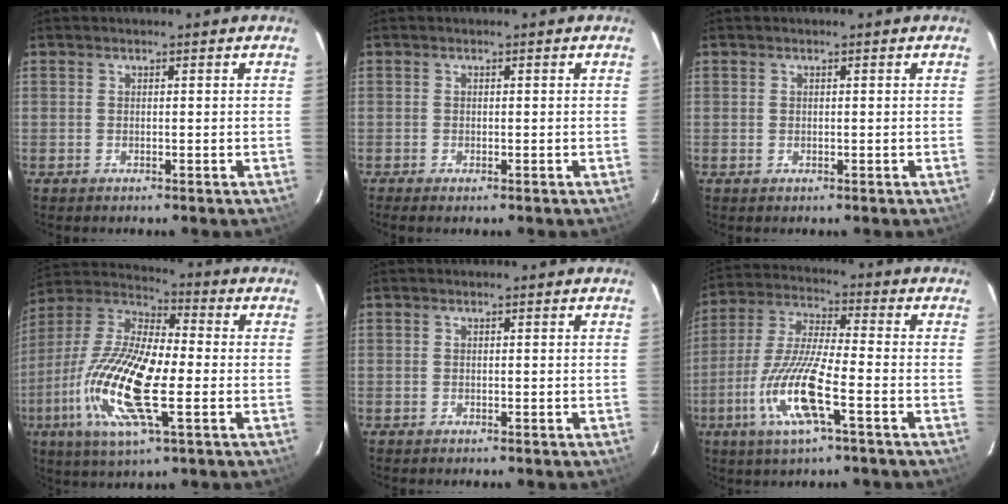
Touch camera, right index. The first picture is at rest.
{"total": 1.3, "force": [-0.9, 0.3, 0.8], "torque": [-0.017, -0.004, -0.016]}
{"total": 0.0}
{"total": 19.2, "force": [-4.7, 5.8, 17.7], "torque": [-0.366, -0.012, -0.101]}
{"total": 0.0}
{"total": 13.8, "force": [-5.2, 2.1, 12.5], "torque": [-0.268, -0.010, -0.106]}